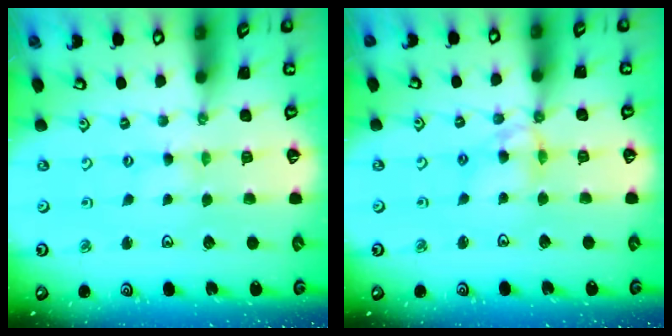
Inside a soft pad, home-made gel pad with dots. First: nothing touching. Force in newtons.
{"total": 7.4, "press": 7.4, "slide": 0.6}